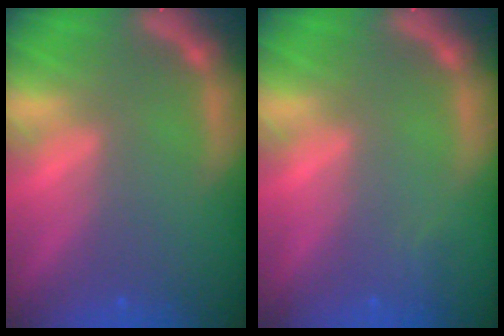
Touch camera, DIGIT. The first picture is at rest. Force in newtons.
{"total": 0.9}